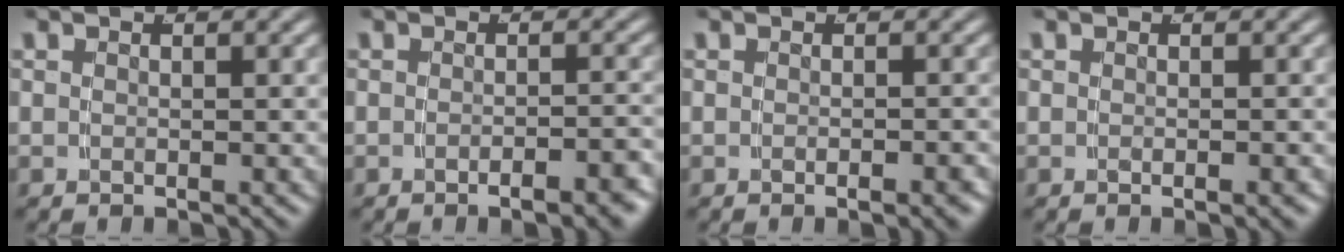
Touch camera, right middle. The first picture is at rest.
{"total": 2.7, "force": [-2.2, 0.0, 1.6], "torque": [-0.018, 0.006, -0.038]}
{"total": 1.3, "force": [-0.9, -0.4, 0.8], "torque": [-0.010, 0.003, -0.015]}
{"total": 0.7, "force": [-0.5, -0.3, 0.4], "torque": [-0.004, 0.004, -0.008]}